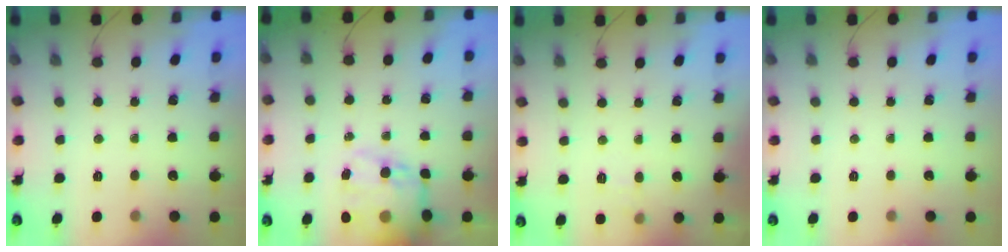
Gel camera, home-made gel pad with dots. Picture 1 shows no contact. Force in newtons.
{"total": 15.9, "press": 15.5, "slide": 3.5}
{"total": 6.1, "press": 5.9, "slide": 1.6}
{"total": 0.0}